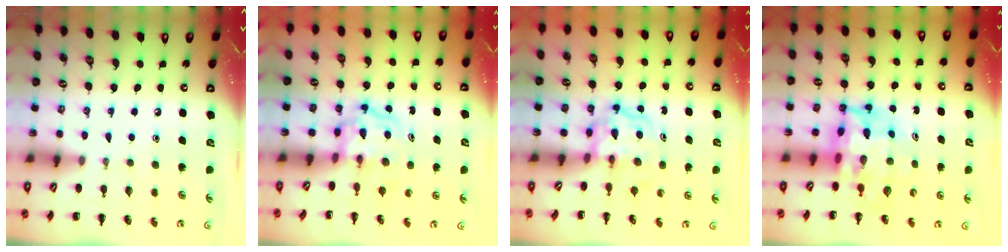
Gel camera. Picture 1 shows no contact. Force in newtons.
{"total": 3.6, "press": 3.6, "slide": 0.4}
{"total": 3.8, "press": 3.7, "slide": 0.5}
{"total": 7.2, "press": 6.8, "slide": 2.3}